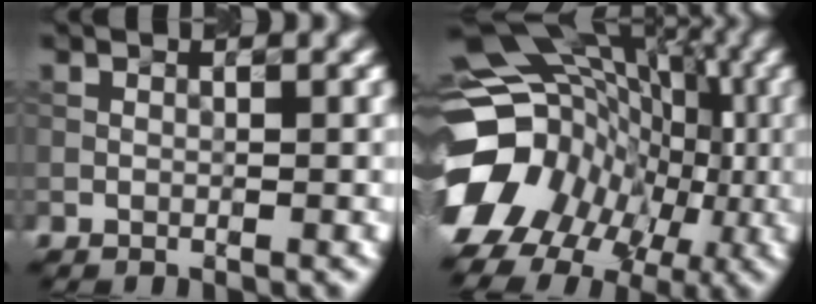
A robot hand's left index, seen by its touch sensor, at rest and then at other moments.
{"total": 16.6, "force": [-3.2, 13.5, 9.2], "torque": [-0.168, 0.002, -0.046]}